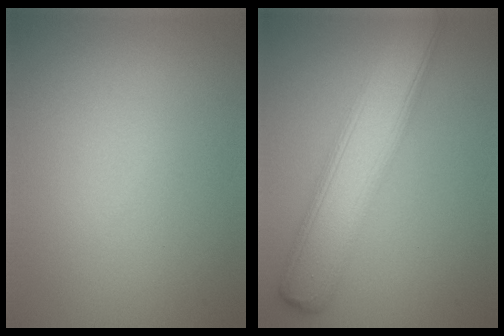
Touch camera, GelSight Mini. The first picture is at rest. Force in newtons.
{"total": 7.8, "press": 7.8, "slide": 0.6}